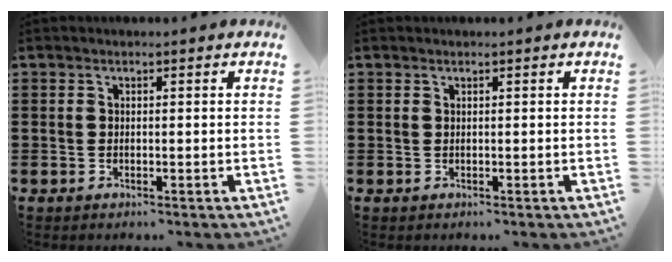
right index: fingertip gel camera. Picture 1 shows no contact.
{"total": 0.0}